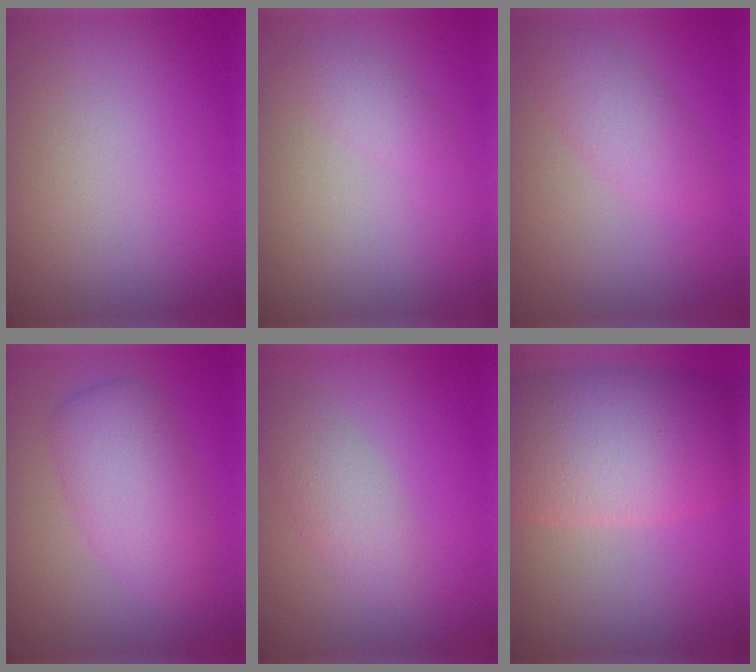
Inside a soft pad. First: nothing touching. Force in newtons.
{"total": 1.4, "press": 1.4, "slide": 0.1}
{"total": 2.7, "press": 2.7, "slide": 0.1}
{"total": 5.0, "press": 5.0, "slide": 0.3}
{"total": 2.8, "press": 2.8, "slide": 0.0}
{"total": 10.8, "press": 10.8, "slide": 0.4}